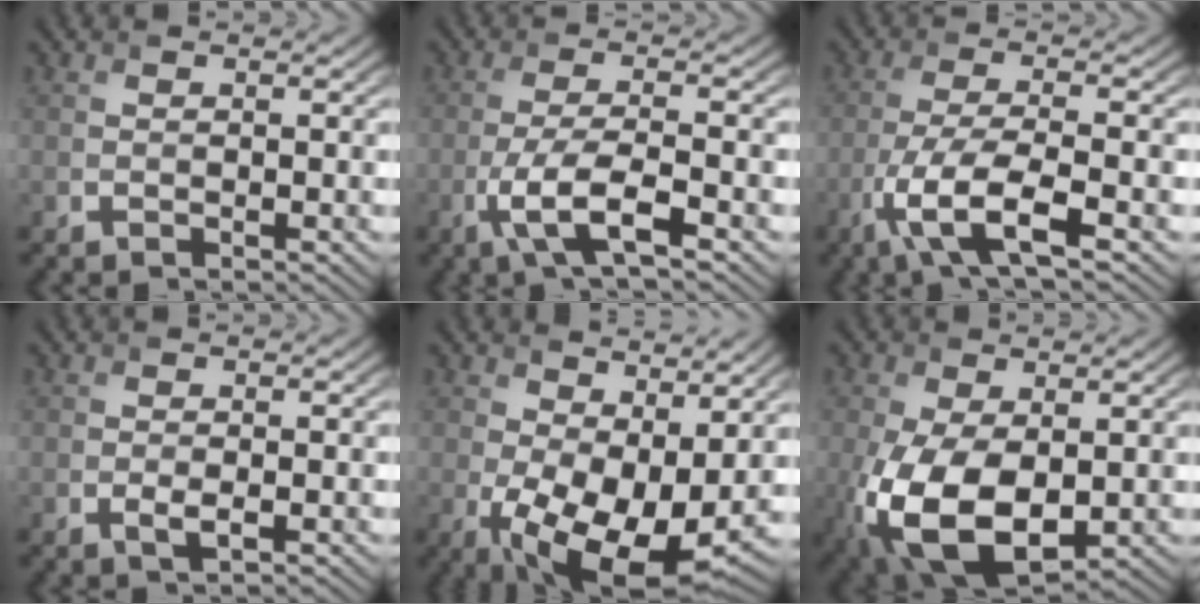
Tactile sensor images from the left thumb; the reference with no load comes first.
{"total": 6.0, "force": [-3.0, 1.3, 5.1], "torque": [-0.104, 0.004, -0.063]}
{"total": 7.8, "force": [-3.9, 1.8, 6.5], "torque": [-0.133, 0.000, -0.089]}
{"total": 1.4, "force": [-0.5, 0.5, 1.2], "torque": [-0.028, -0.006, -0.009]}
{"total": 12.0, "force": [0.0, 6.8, 9.9], "torque": [-0.190, -0.032, 0.013]}
{"total": 12.1, "force": [-2.6, 7.1, 9.5], "torque": [-0.238, -0.045, -0.035]}